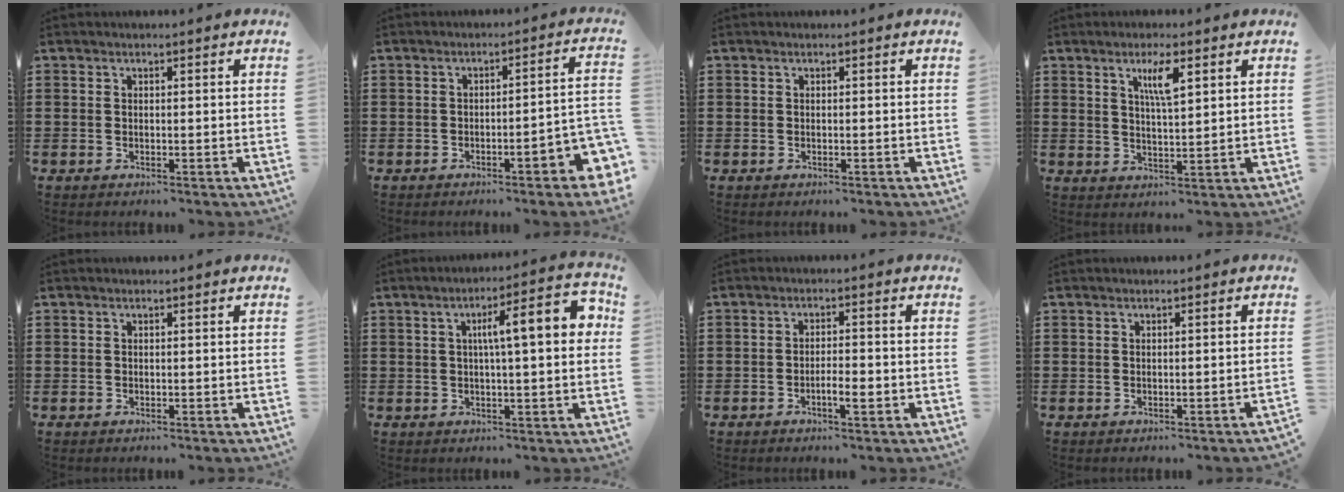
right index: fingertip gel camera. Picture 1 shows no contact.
{"total": 4.4, "force": [-2.6, 0.3, 3.6], "torque": [-0.052, -0.016, -0.051]}
{"total": 0.0}
{"total": 4.7, "force": [2.4, 1.0, 4.0], "torque": [-0.078, 0.004, 0.037]}
{"total": 0.0}
{"total": 9.5, "force": [1.8, 1.8, 9.2], "torque": [-0.142, -0.003, 0.019]}
{"total": 3.0, "force": [-1.2, 0.6, 2.7], "torque": [-0.046, 0.003, -0.022]}
{"total": 0.6, "force": [-0.5, -0.1, 0.4], "torque": [-0.009, -0.002, -0.009]}